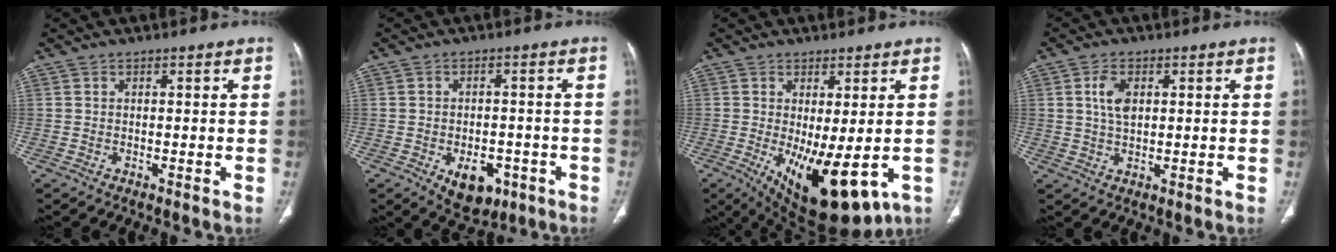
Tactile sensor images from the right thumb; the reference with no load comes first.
{"total": 8.1, "force": [-3.5, 5.1, 5.1], "torque": [-0.050, 0.012, -0.037]}
{"total": 14.0, "force": [-3.3, 5.3, 12.5], "torque": [-0.188, -0.023, -0.026]}
{"total": 4.5, "force": [1.2, 2.6, 3.5], "torque": [-0.063, -0.001, 0.022]}